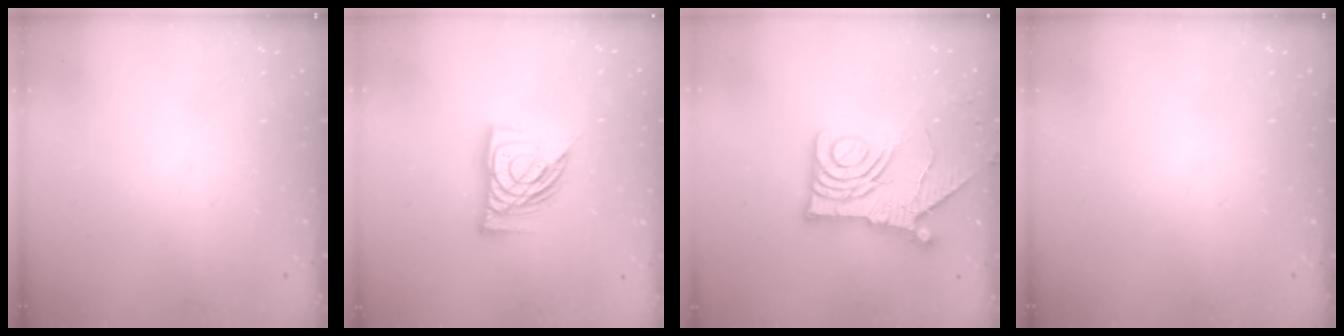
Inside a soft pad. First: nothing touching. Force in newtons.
{"total": 14.0, "press": 13.9, "slide": 1.6}
{"total": 14.8, "press": 14.7, "slide": 1.3}
{"total": 0.0}